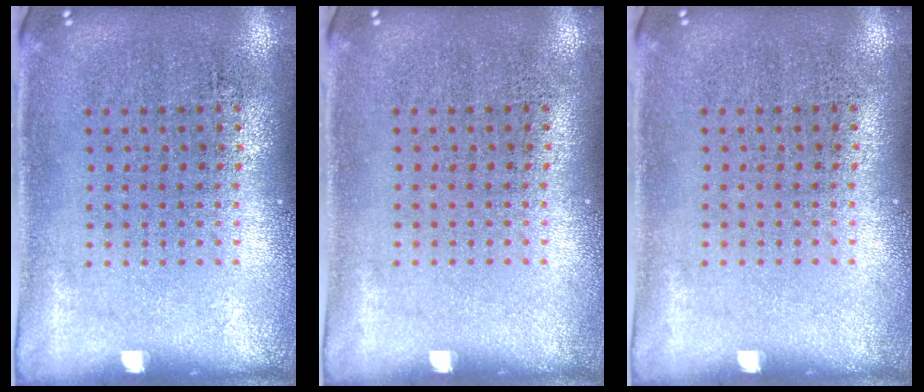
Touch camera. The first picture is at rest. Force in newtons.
{"total": 0.0}
{"total": 0.0}